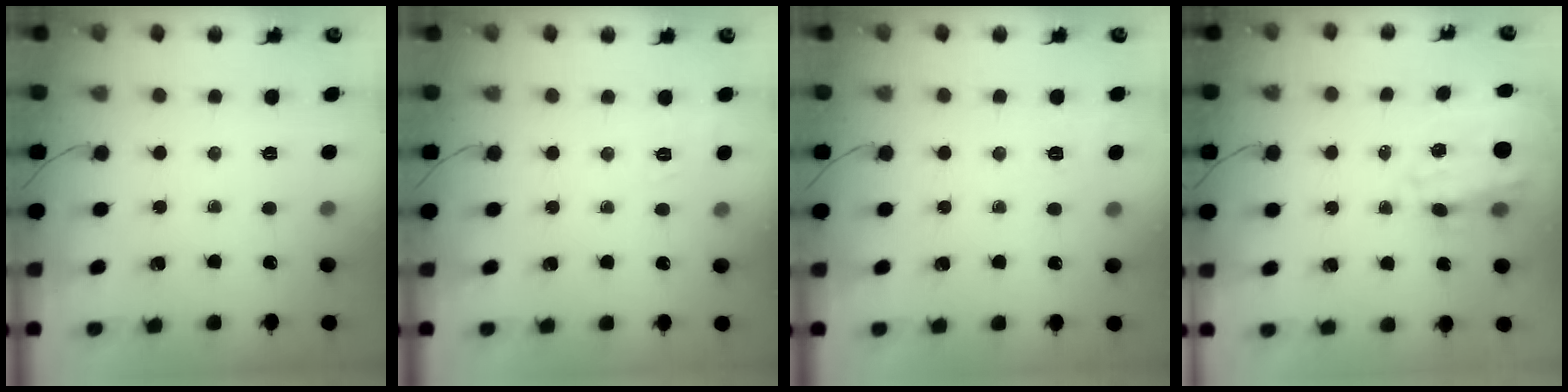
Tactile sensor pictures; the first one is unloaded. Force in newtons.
{"total": 2.0, "press": 0.8, "slide": 1.8}
{"total": 2.2, "press": 1.3, "slide": 1.8}
{"total": 15.5, "press": 15.2, "slide": 3.3}